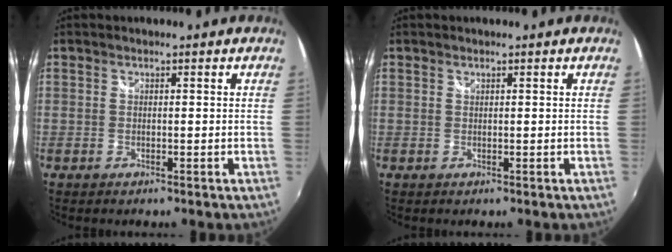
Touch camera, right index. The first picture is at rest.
{"total": 0.0}